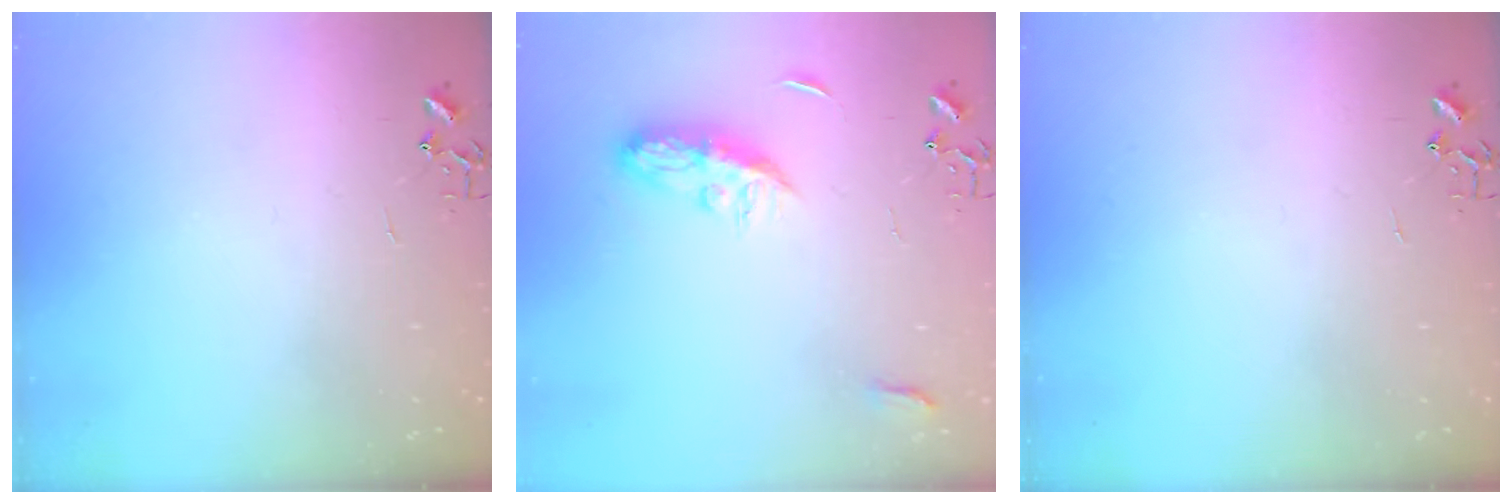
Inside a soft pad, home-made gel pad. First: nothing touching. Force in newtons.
{"total": 8.2, "press": 8.1, "slide": 0.6}
{"total": 0.0}